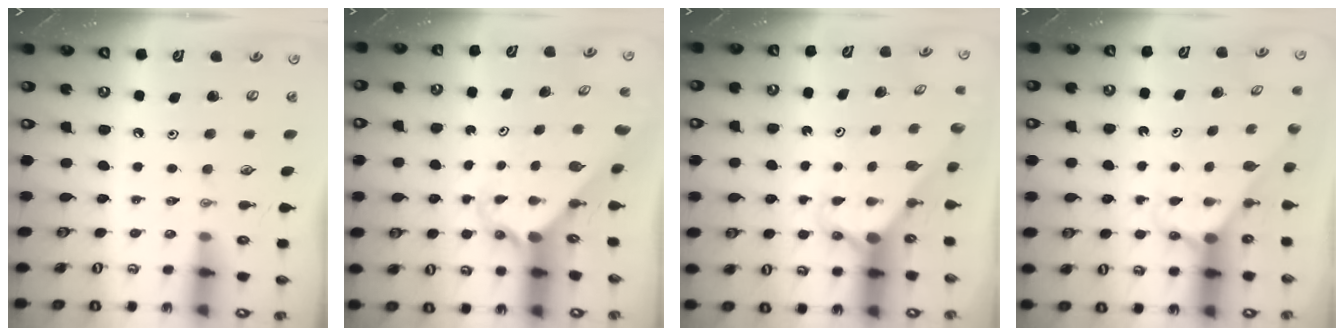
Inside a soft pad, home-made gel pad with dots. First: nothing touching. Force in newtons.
{"total": 2.3, "press": 2.3, "slide": 0.2}
{"total": 2.9, "press": 2.9, "slide": 0.2}
{"total": 2.5, "press": 2.5, "slide": 0.2}